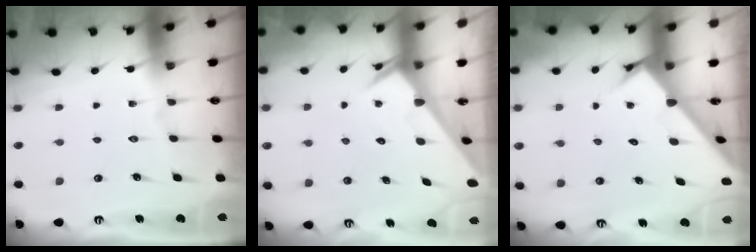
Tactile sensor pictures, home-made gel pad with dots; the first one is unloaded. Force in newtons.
{"total": 2.6, "press": 2.6, "slide": 0.1}
{"total": 2.7, "press": 2.7, "slide": 0.2}